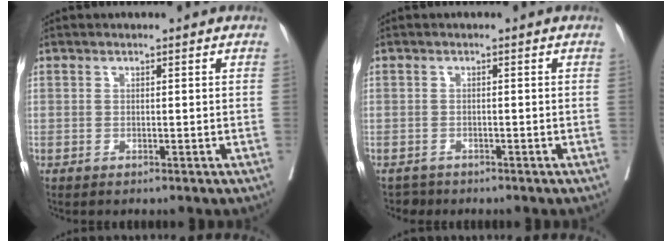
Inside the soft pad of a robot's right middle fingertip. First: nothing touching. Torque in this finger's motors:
{"motor_torque": [-0.10, -0.03, -0.04, -0.01]}